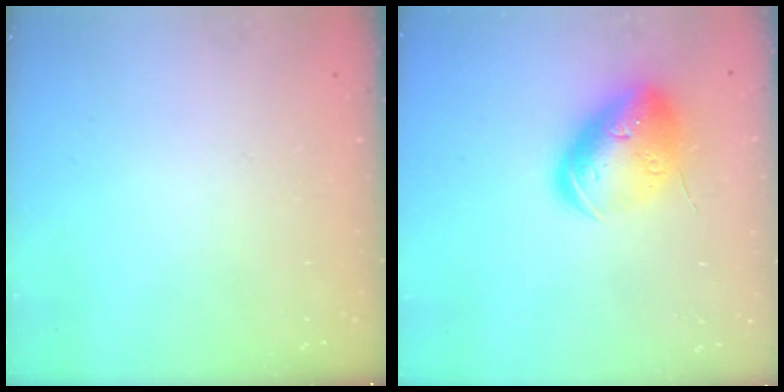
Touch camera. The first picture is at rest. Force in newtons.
{"total": 17.2, "press": 17.0, "slide": 2.7}